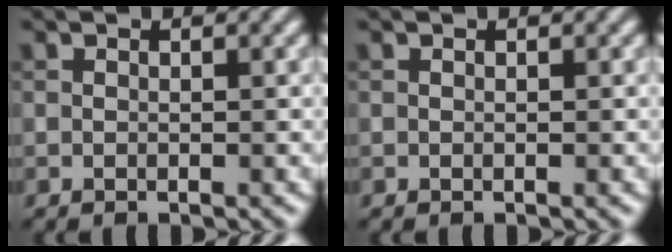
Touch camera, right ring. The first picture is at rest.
{"total": 0.0}